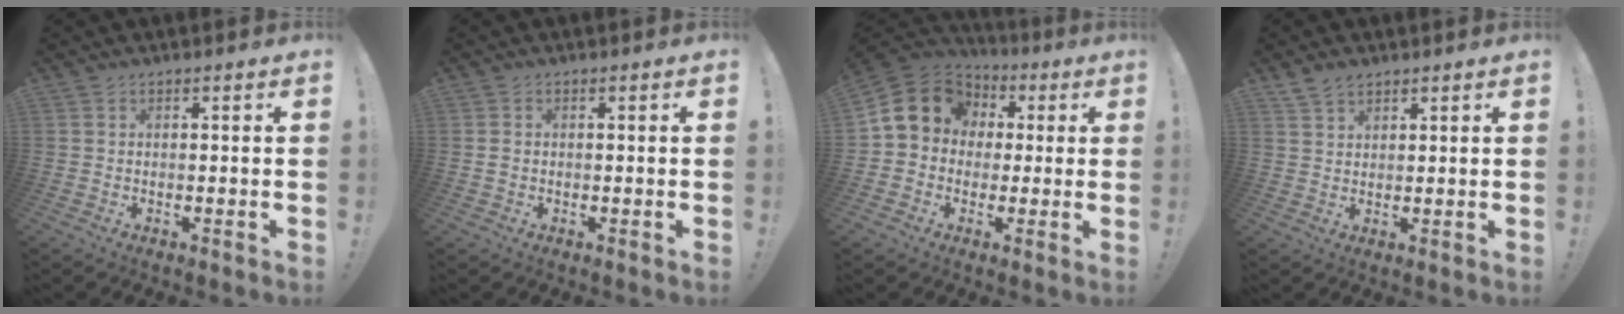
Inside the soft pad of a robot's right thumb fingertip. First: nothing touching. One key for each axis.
{"total": 0.9, "fx": -0.1, "fy": 0.8, "fz": 0.4, "tx": -0.017, "ty": 0.007, "tz": 0.001}
{"total": 13.7, "fx": 3.3, "fy": 11.6, "fz": 6.6, "tx": -0.096, "ty": -0.003, "tz": 0.070}
{"total": 3.8, "fx": 3.0, "fy": 2.0, "fz": 1.2, "tx": -0.021, "ty": -0.015, "tz": 0.057}